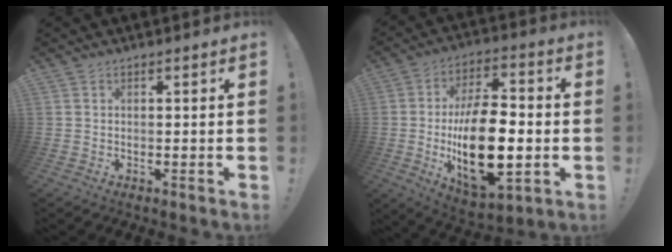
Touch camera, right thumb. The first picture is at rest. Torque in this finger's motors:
{"motor_torque": [1.85, 3.17, 2.36, -0.41, 0.68]}